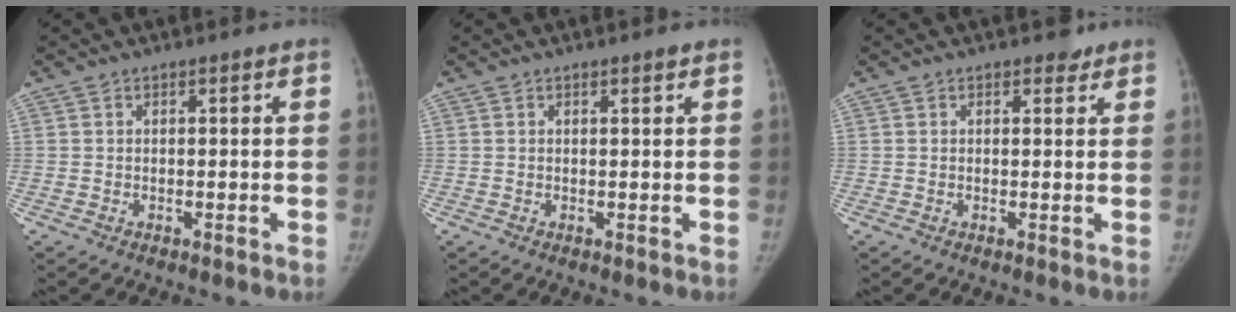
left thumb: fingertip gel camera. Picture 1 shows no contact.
{"total": 0.5, "force": [0.4, 0.1, 0.3], "torque": [-0.006, -0.003, 0.006]}
{"total": 1.6, "force": [1.2, 1.0, 0.3], "torque": [0.010, -0.006, 0.009]}